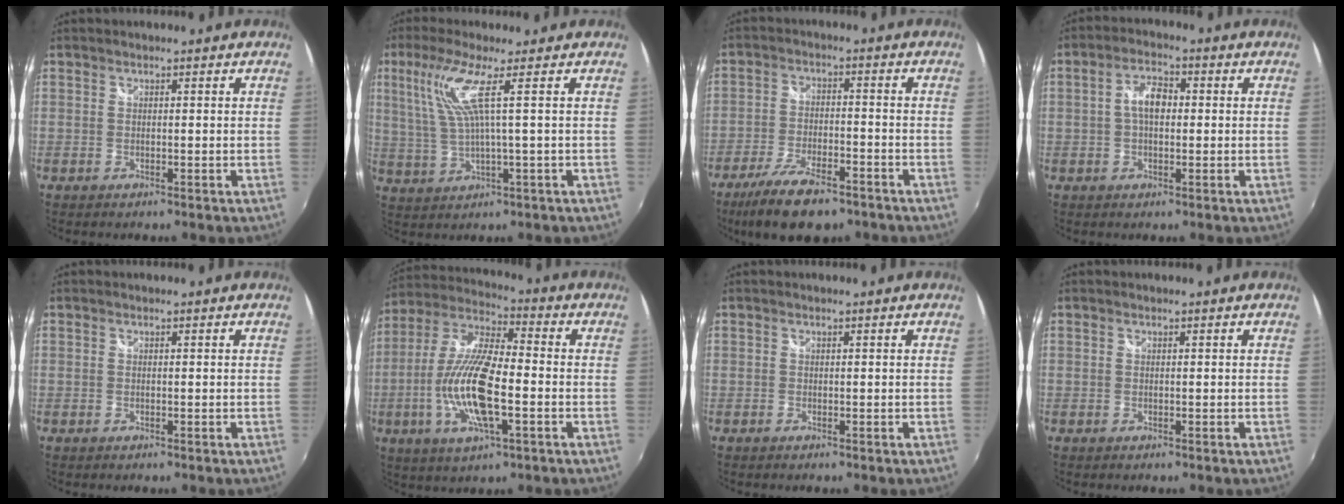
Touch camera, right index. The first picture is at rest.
{"total": 7.2, "force": [2.5, -0.6, 6.8], "torque": [-0.138, -0.001, 0.063]}
{"total": 13.1, "force": [-9.5, 4.5, 7.8], "torque": [-0.175, -0.027, -0.163]}
{"total": 5.0, "force": [0.1, 2.7, 4.2], "torque": [-0.079, 0.013, 0.001]}
{"total": 0.0}
{"total": 15.9, "force": [-3.8, 4.6, 14.8], "torque": [-0.300, -0.006, -0.075]}
{"total": 0.0}
{"total": 0.0}